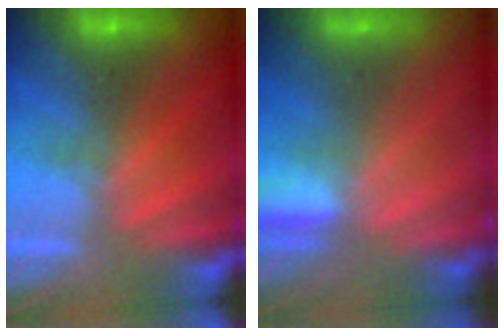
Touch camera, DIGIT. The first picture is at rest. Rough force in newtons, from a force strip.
{"total": 2.9}